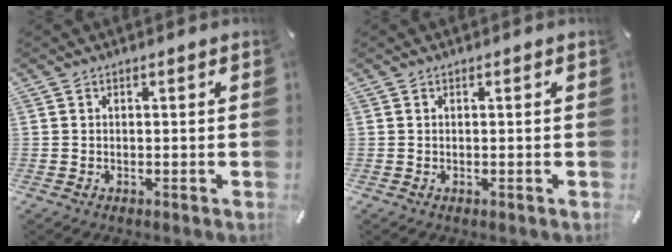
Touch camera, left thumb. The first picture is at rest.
{"total": 0.0}